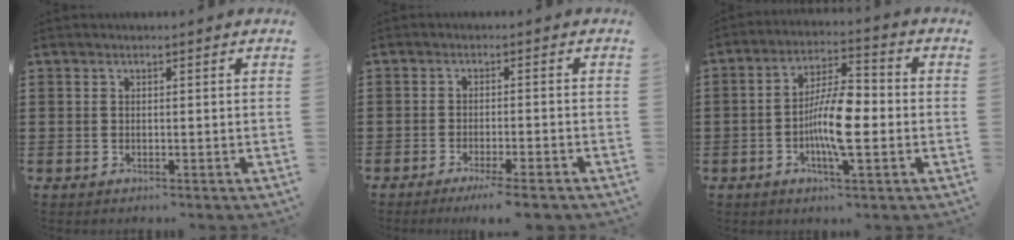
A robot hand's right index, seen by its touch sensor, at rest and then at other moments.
{"total": 3.1, "force": [-2.5, -0.3, 1.8], "torque": [-0.027, -0.004, -0.045]}
{"total": 8.7, "force": [-1.9, 2.3, 8.2], "torque": [-0.160, -0.002, -0.039]}